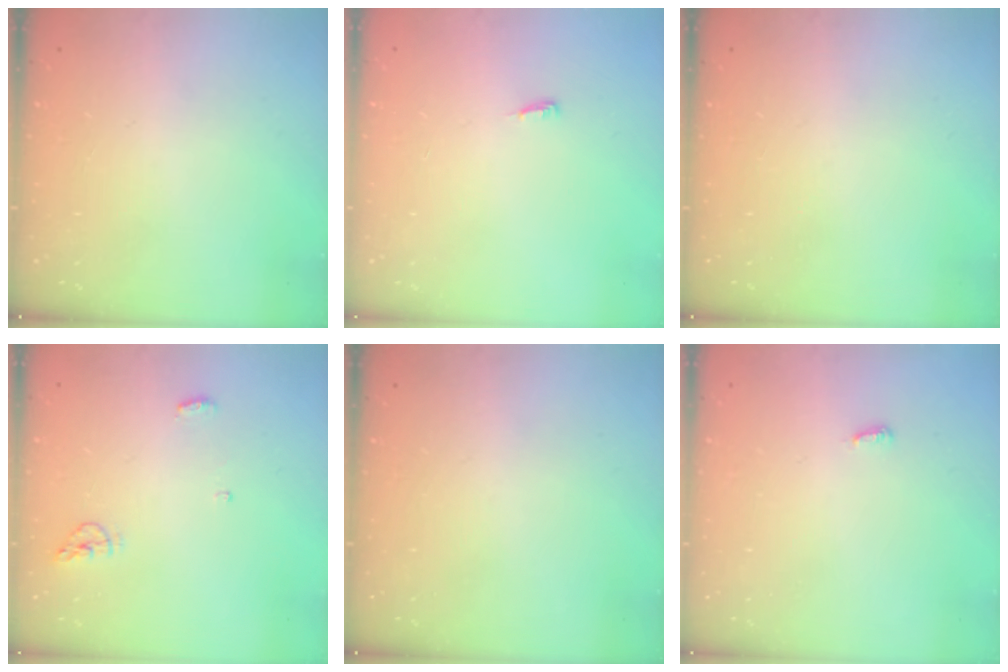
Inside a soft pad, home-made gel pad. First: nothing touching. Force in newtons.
{"total": 3.3, "press": 3.3, "slide": 0.8}
{"total": 0.0}
{"total": 4.1, "press": 3.9, "slide": 1.3}
{"total": 0.0}
{"total": 2.9, "press": 2.9, "slide": 0.3}